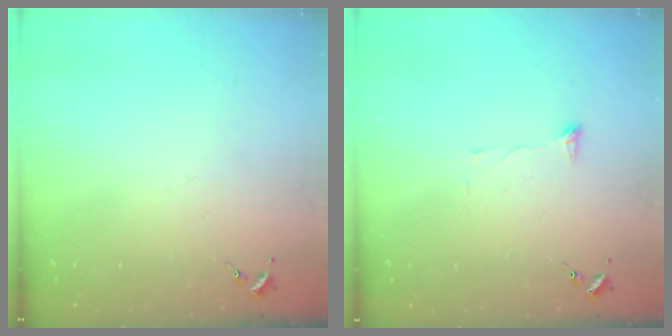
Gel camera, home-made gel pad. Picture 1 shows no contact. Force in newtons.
{"total": 3.5, "press": 3.5, "slide": 0.5}